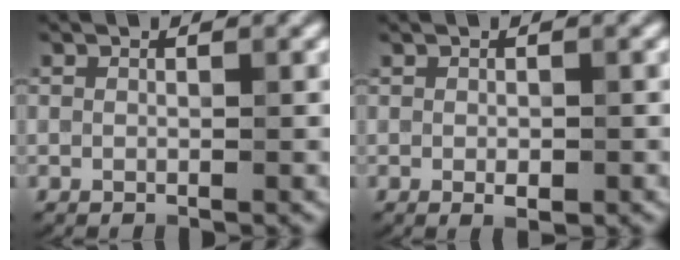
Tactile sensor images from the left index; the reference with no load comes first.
{"total": 1.3, "force": [-0.3, 0.6, 1.1], "torque": [-0.019, -0.004, -0.001]}